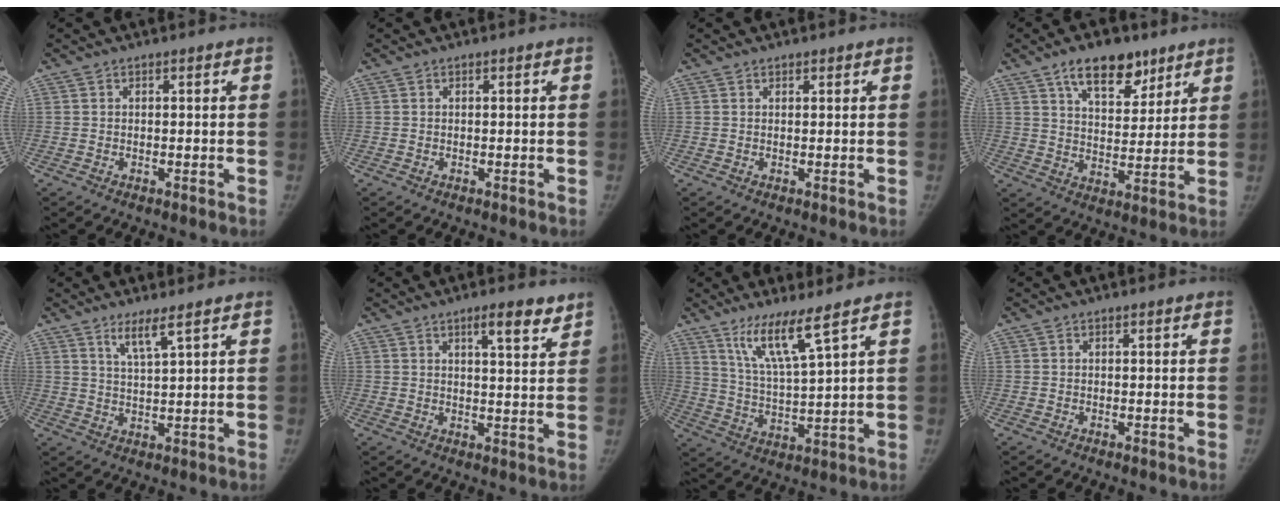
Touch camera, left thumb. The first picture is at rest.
{"total": 0.0}
{"total": 0.5, "force": [0.5, 0.3, 0.0], "torque": [0.005, -0.003, 0.006]}
{"total": 12.0, "force": [7.6, 6.2, 7.0], "torque": [-0.074, -0.039, 0.126]}
{"total": 4.2, "force": [2.8, 0.0, 3.1], "torque": [-0.063, -0.026, 0.059]}
{"total": 5.8, "force": [3.8, 1.2, 4.1], "torque": [-0.051, -0.025, 0.054]}
{"total": 9.2, "force": [6.2, 0.2, 6.8], "torque": [-0.132, -0.045, 0.128]}
{"total": 0.0}